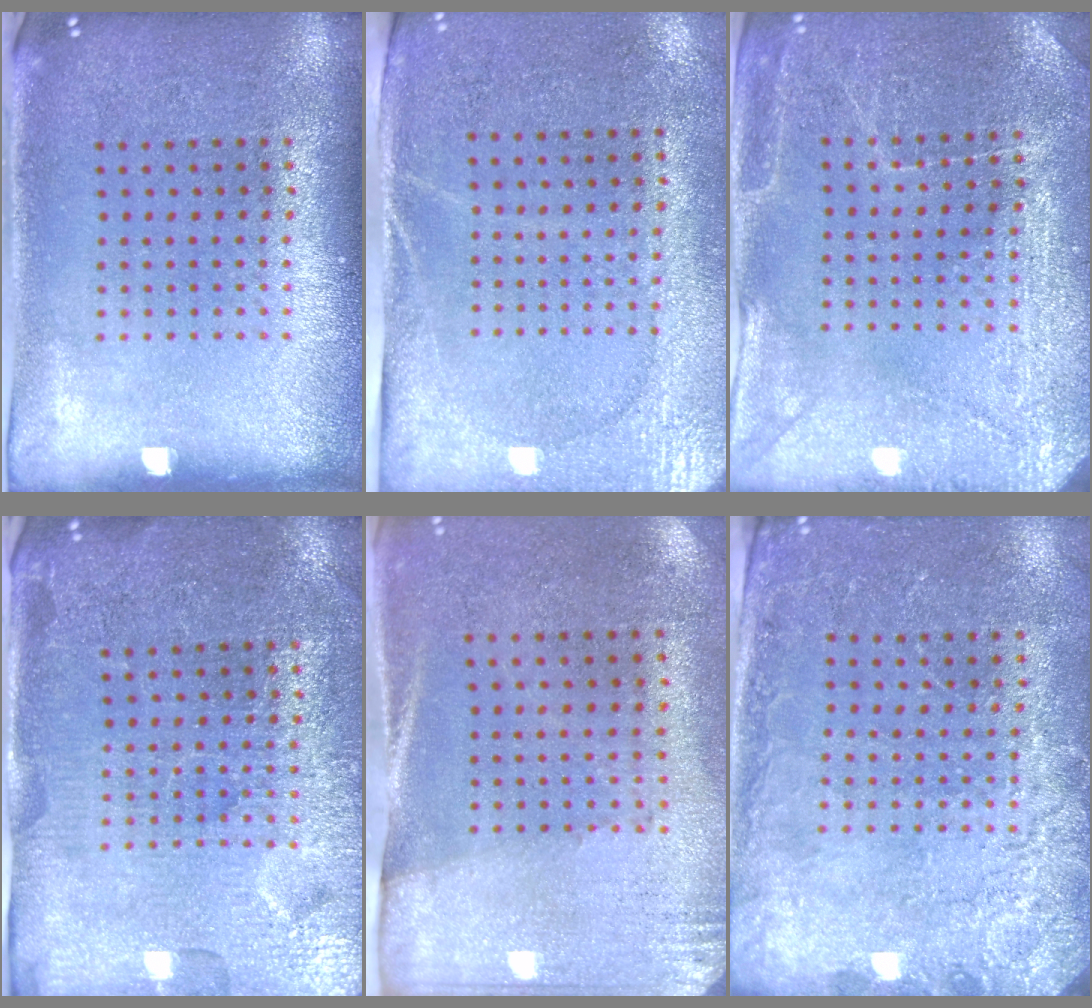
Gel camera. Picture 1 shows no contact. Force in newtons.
{"total": 2.7, "press": 2.3, "slide": 1.5}
{"total": 2.9, "press": 2.9, "slide": 0.2}
{"total": 4.1, "press": 4.0, "slide": 1.1}
{"total": 2.7, "press": 2.4, "slide": 1.4}
{"total": 2.5, "press": 2.4, "slide": 0.9}